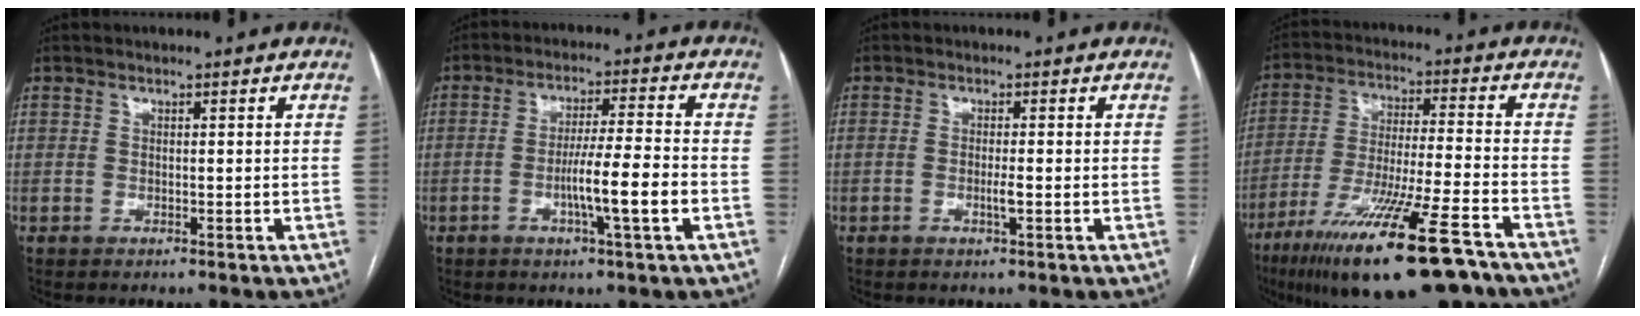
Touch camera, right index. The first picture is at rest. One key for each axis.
{"total": 8.5, "fx": -2.7, "fy": -0.4, "fz": 8.0, "tx": -0.138, "ty": -0.002, "tz": -0.048}
{"total": 1.7, "fx": -0.5, "fy": -0.1, "fz": 1.6, "tx": -0.032, "ty": -0.003, "tz": -0.010}
{"total": 21.0, "fx": -14.1, "fy": 2.2, "fz": 15.4, "tx": -0.244, "ty": -0.041, "tz": -0.237}